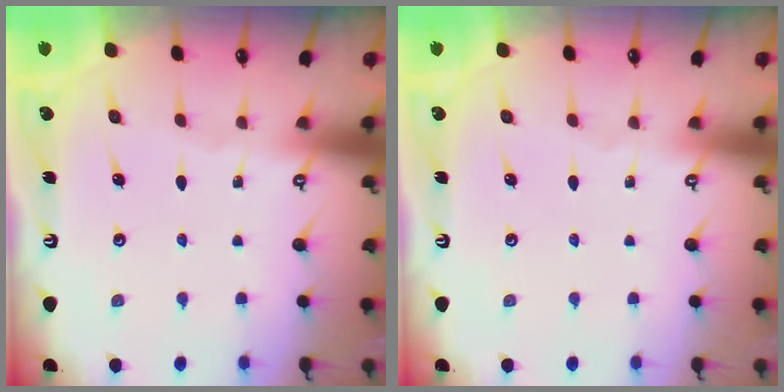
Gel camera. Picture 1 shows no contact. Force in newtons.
{"total": 0.0}